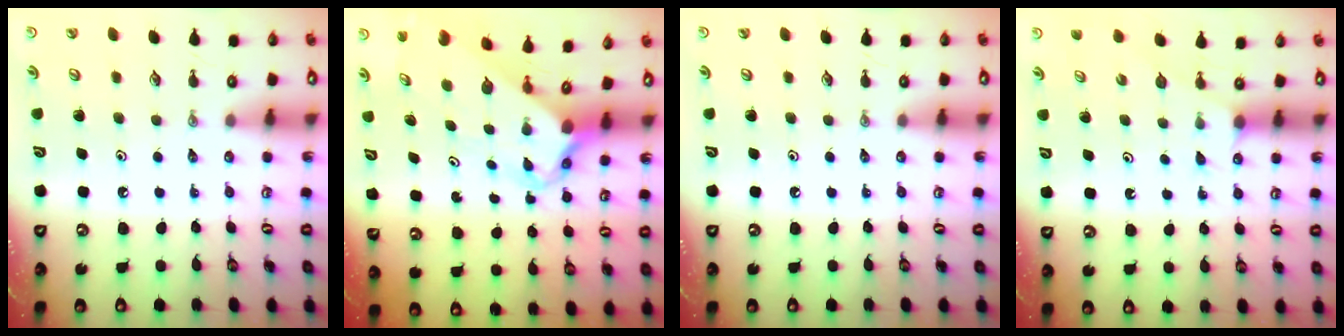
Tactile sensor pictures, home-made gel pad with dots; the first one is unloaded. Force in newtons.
{"total": 3.9, "press": 3.9, "slide": 0.5}
{"total": 0.0}
{"total": 2.4, "press": 2.4, "slide": 0.4}